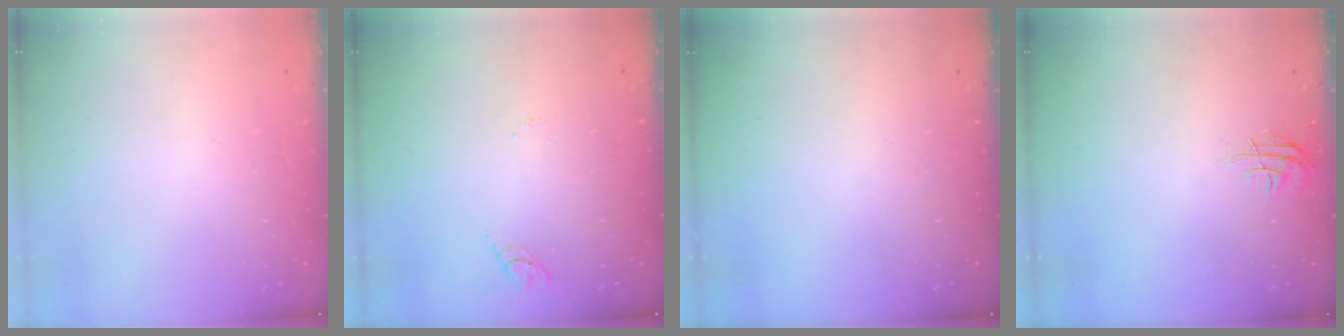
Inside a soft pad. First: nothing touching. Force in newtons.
{"total": 2.9, "press": 2.9, "slide": 0.3}
{"total": 0.0}
{"total": 4.8, "press": 4.8, "slide": 0.4}